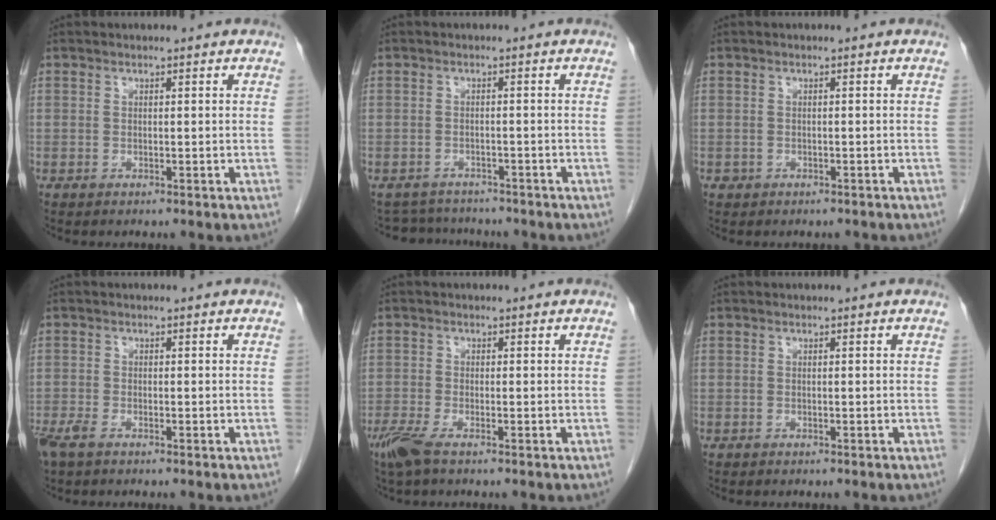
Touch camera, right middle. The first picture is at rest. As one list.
[{"total": 5.1, "force": [-4.9, 1.4, 0.0], "torque": [-0.001, 0.006, -0.073]}, {"total": 1.2, "force": [-0.7, 0.9, 0.1], "torque": [-0.006, 0.004, -0.008]}, {"total": 3.3, "force": [-2.3, 1.1, 2.1], "torque": [-0.050, -0.008, -0.041]}, {"total": 3.5, "force": [-2.4, 0.5, 2.5], "torque": [-0.059, -0.010, -0.052]}, {"total": 0.0}]